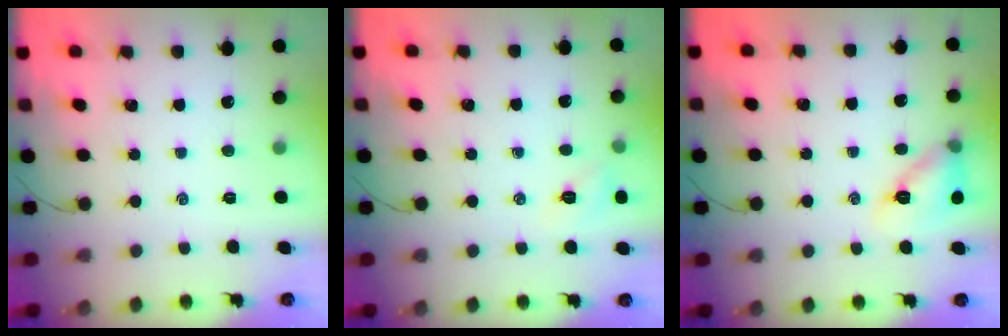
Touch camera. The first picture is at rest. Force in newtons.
{"total": 5.6, "press": 5.4, "slide": 1.5}
{"total": 11.5, "press": 11.2, "slide": 2.7}